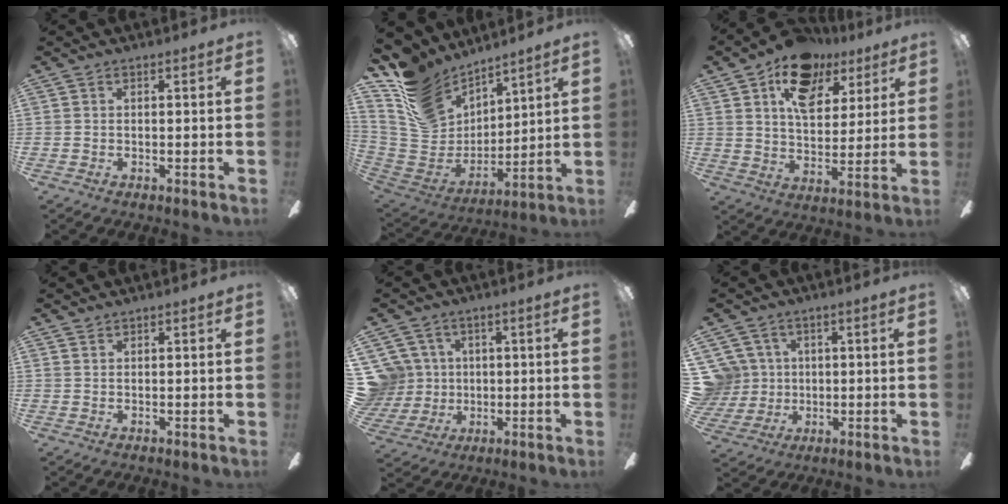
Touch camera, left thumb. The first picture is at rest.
{"total": 15.4, "force": [10.3, 9.9, 5.7], "torque": [-0.143, -0.062, 0.205]}
{"total": 15.2, "force": [8.7, 9.5, 8.1], "torque": [-0.124, -0.029, 0.156]}
{"total": 0.8, "force": [0.7, 0.4, 0.2], "torque": [-0.004, 0.001, 0.013]}
{"total": 9.6, "force": [2.5, 9.2, 1.6], "torque": [-0.079, -0.012, 0.055]}
{"total": 8.7, "force": [2.4, 8.3, 1.0], "torque": [-0.059, -0.007, 0.053]}